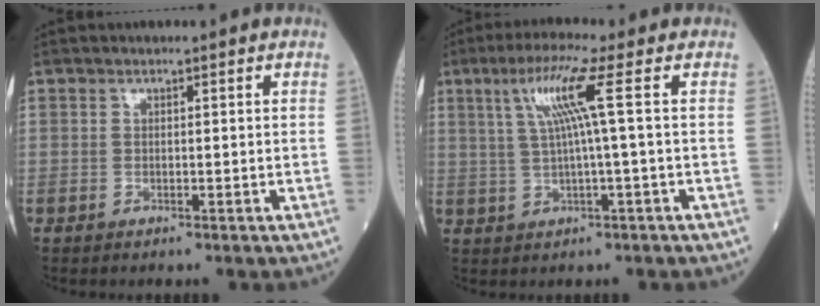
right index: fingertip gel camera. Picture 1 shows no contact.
{"total": 6.8, "force": [1.9, -1.3, 6.4], "torque": [-0.128, 0.015, 0.041]}